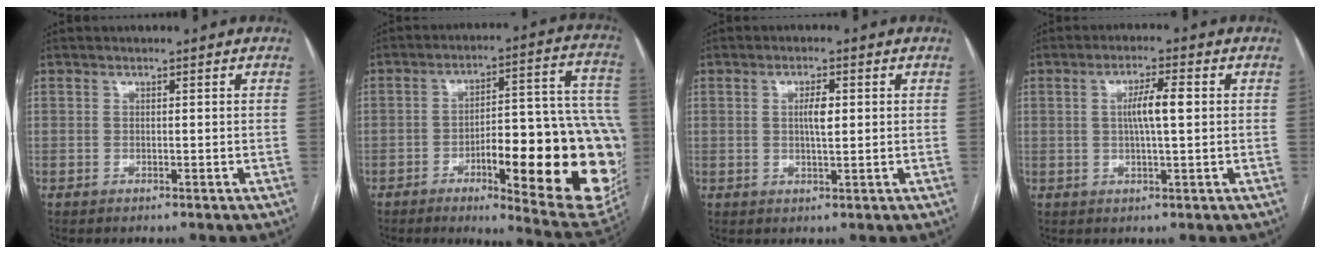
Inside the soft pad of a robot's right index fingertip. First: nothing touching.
{"total": 26.8, "force": [-6.8, 5.9, 25.3], "torque": [-0.254, 0.018, -0.073]}
{"total": 3.4, "force": [0.6, 0.9, 3.3], "torque": [-0.057, 0.001, 0.010]}
{"total": 5.0, "force": [0.6, 0.5, 5.0], "torque": [-0.091, 0.005, 0.010]}